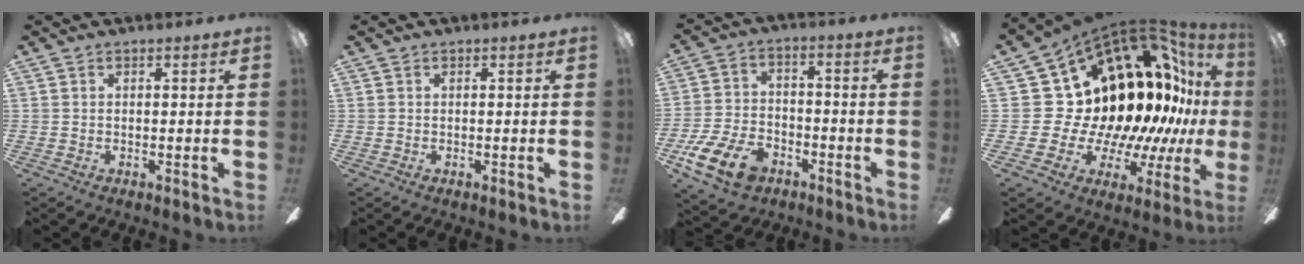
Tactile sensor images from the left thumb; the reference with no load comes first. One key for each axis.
{"total": 0.0}
{"total": 13.4, "fx": -7.8, "fy": 7.8, "fz": 7.5, "tx": -0.159, "ty": 0.048, "tz": -0.141}
{"total": 21.7, "fx": 6.9, "fy": 15.7, "fz": 13.2, "tx": -0.194, "ty": -0.108, "tz": 0.175}